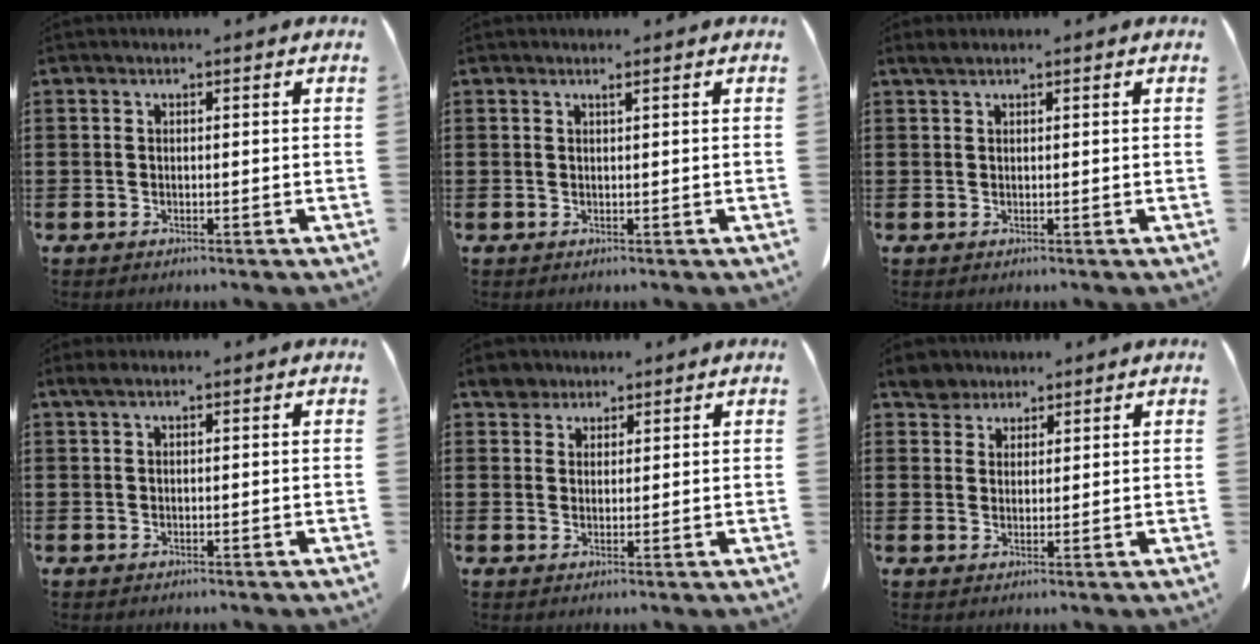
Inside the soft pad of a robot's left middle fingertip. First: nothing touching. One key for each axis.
{"total": 0.6, "fx": 0.5, "fy": -0.1, "fz": 0.4, "tx": -0.008, "ty": -0.002, "tz": 0.009}
{"total": 1.1, "fx": 0.8, "fy": 0.2, "fz": 0.7, "tx": -0.016, "ty": 0.001, "tz": 0.015}
{"total": 1.0, "fx": 0.4, "fy": 0.3, "fz": 0.8, "tx": -0.018, "ty": 0.003, "tz": 0.006}
{"total": 3.1, "fx": 2.6, "fy": 1.6, "fz": 0.6, "tx": -0.015, "ty": 0.005, "tz": 0.048}
{"total": 3.5, "fx": 3.1, "fy": 1.6, "fz": 0.5, "tx": -0.015, "ty": 0.000, "tz": 0.059}